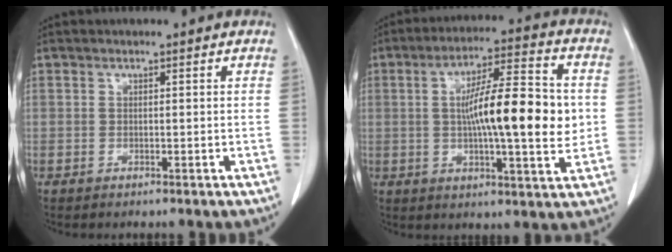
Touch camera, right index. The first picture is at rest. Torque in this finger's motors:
{"motor_torque": [1.80, -0.17, 0.54, 0.21]}